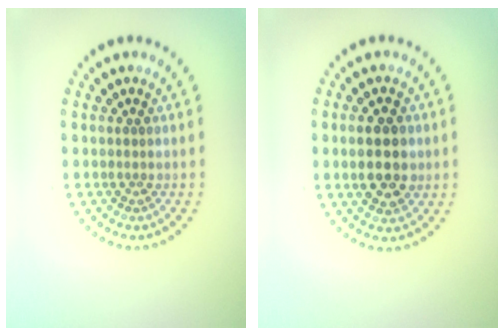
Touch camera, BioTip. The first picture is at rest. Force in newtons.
{"total": 4.6, "press": 4.6, "slide": 0.0}